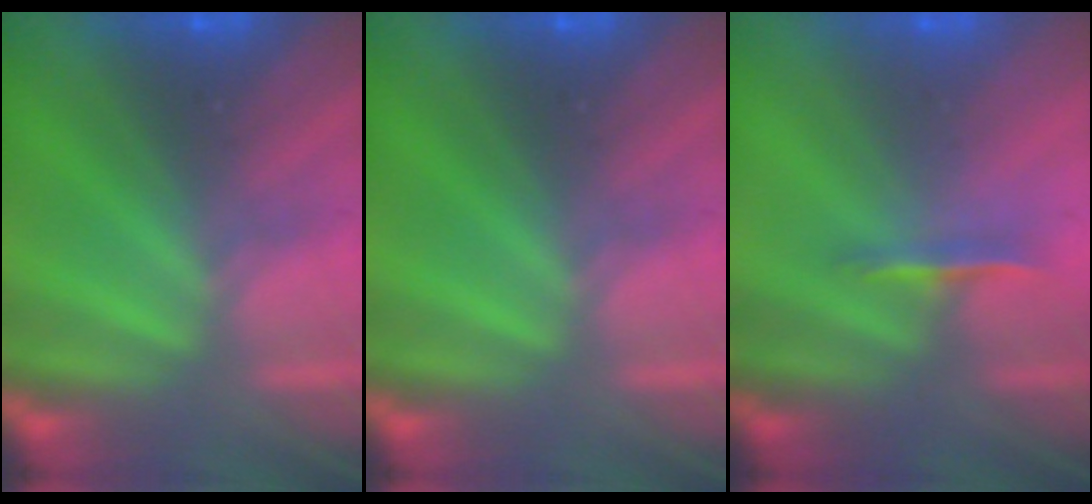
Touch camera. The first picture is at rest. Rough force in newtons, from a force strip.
{"total": 0.0}
{"total": 1.2}